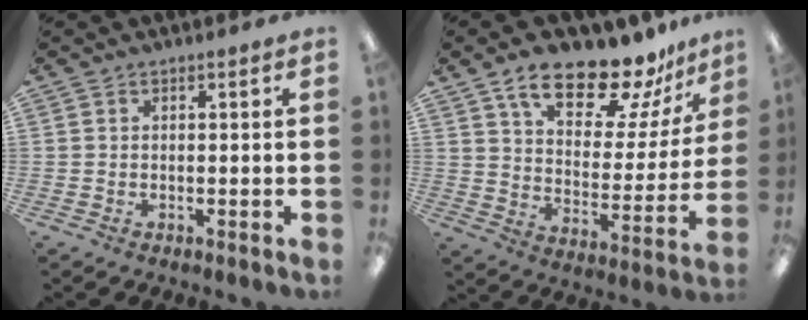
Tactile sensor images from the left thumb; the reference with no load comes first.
{"total": 18.3, "force": [14.1, 6.7, 9.5], "torque": [-0.152, -0.088, 0.240]}